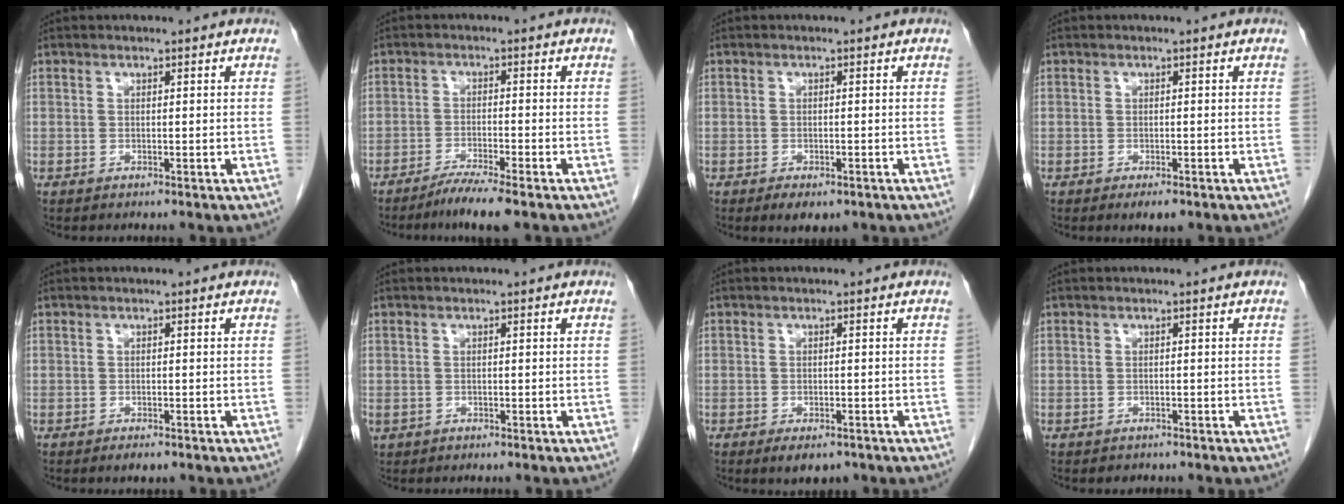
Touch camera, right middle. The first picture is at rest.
{"total": 5.0, "force": [-3.9, -0.4, 3.2], "torque": [-0.054, -0.013, -0.071]}
{"total": 3.7, "force": [-2.4, 1.8, 2.1], "torque": [-0.025, -0.003, -0.030]}
{"total": 2.2, "force": [-1.4, 0.9, 1.5], "torque": [-0.018, -0.001, -0.014]}
{"total": 1.3, "force": [-0.9, 0.6, 0.8], "torque": [-0.011, 0.000, -0.008]}
{"total": 1.4, "force": [-0.6, 1.1, 0.6], "torque": [-0.015, 0.000, -0.004]}
{"total": 3.8, "force": [-2.6, 1.8, 2.1], "torque": [-0.025, -0.003, -0.031]}
{"total": 1.3, "force": [-1.1, 0.7, 0.1], "torque": [-0.006, 0.000, -0.014]}